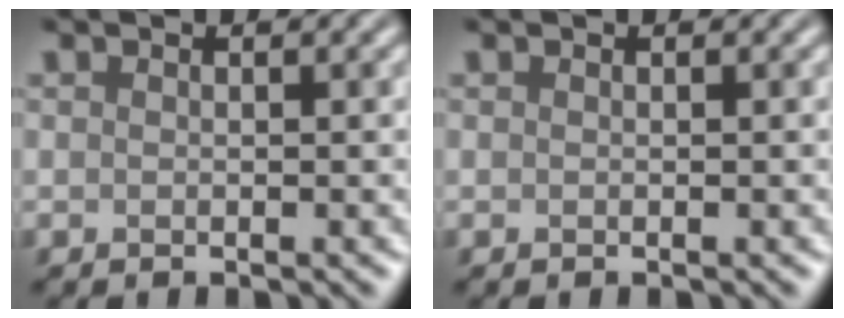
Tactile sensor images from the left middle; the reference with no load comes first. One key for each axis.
{"total": 0.0}